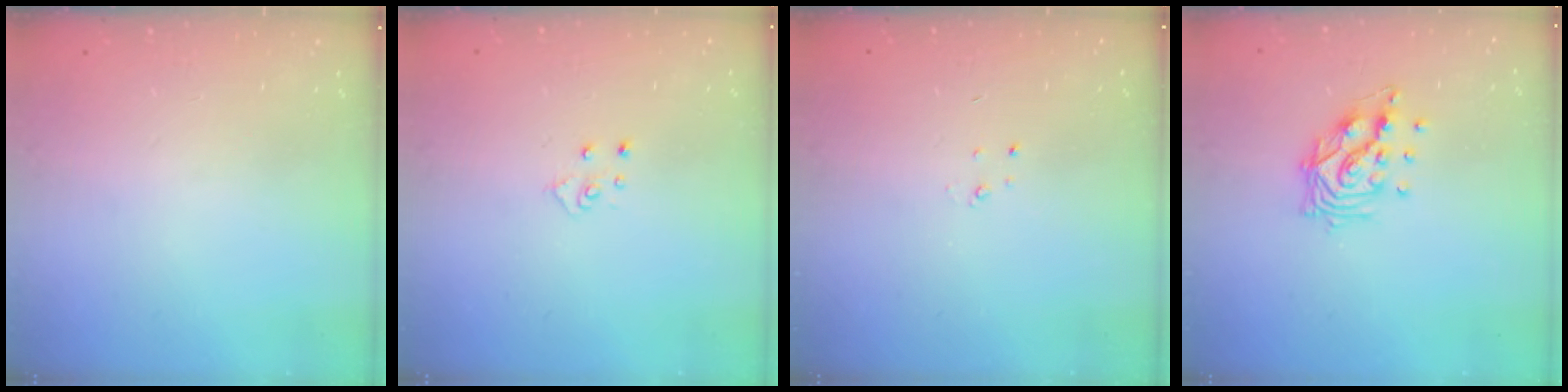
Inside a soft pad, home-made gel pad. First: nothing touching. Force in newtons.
{"total": 4.2, "press": 4.2, "slide": 0.4}
{"total": 2.3, "press": 2.3, "slide": 0.3}
{"total": 10.8, "press": 10.8, "slide": 0.7}